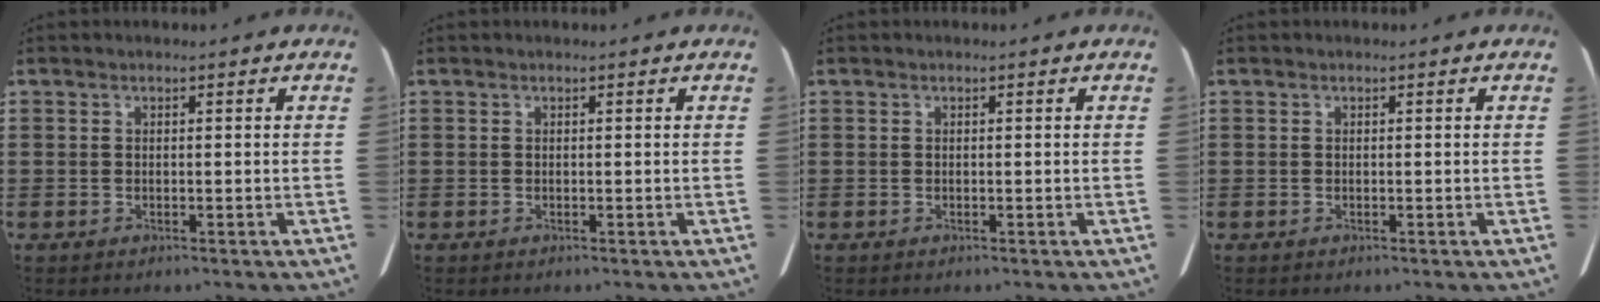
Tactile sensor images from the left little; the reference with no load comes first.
{"total": 0.0}
{"total": 0.0}
{"total": 0.0}